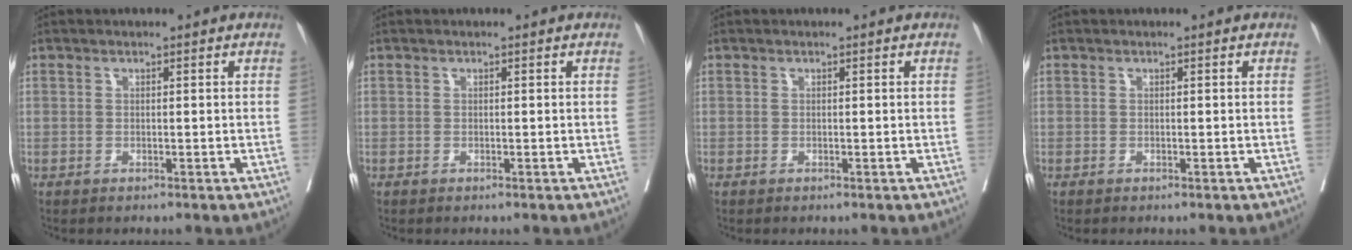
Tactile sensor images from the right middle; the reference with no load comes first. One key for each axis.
{"total": 0.0}
{"total": 0.0}
{"total": 0.0}